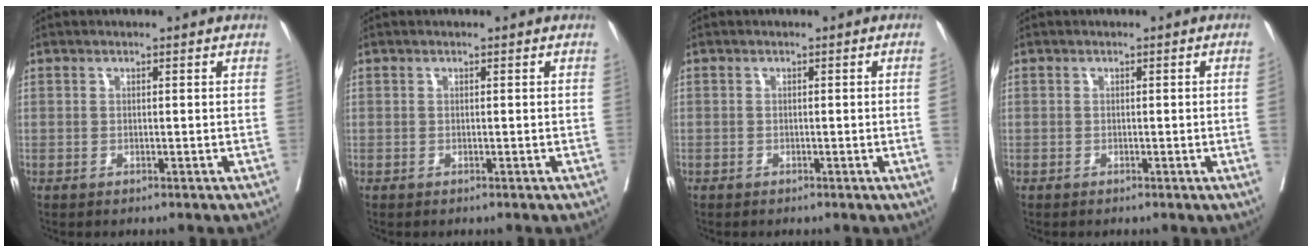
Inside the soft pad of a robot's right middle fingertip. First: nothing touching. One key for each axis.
{"total": 0.0}
{"total": 1.1, "fx": -0.2, "fy": -0.4, "fz": 1.0, "tx": -0.008, "ty": 0.000, "tz": -0.003}
{"total": 1.2, "fx": -0.2, "fy": -0.5, "fz": 1.1, "tx": -0.010, "ty": -0.001, "tz": -0.001}